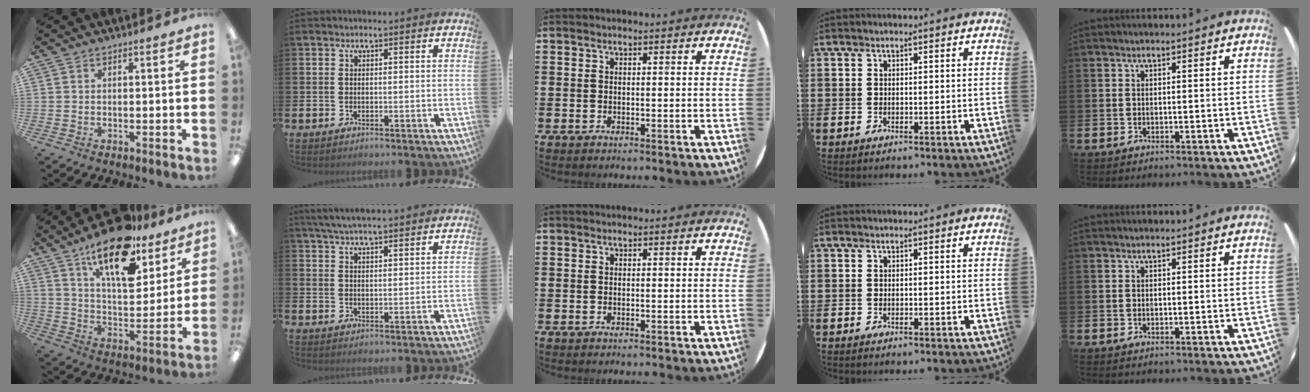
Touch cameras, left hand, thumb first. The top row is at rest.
{"thumb": {"total": 19.0, "force": [13.2, 7.8, 11.3], "torque": [-0.187, -0.068, 0.222]}, "index": {"total": 4.8, "force": [4.6, 0.2, 1.4], "torque": [-0.046, -0.009, 0.086]}}